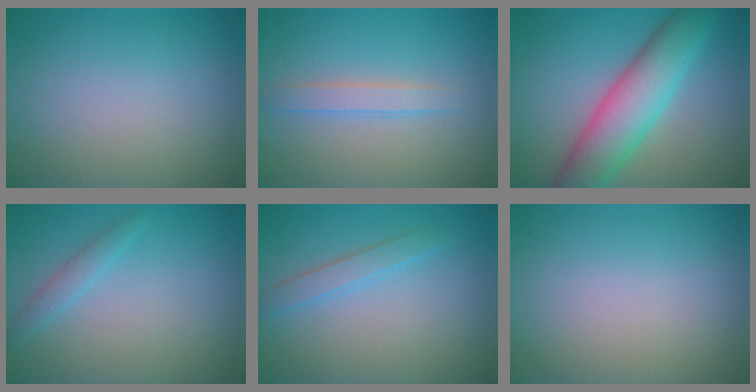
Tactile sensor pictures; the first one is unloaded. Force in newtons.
{"total": 1.8, "press": 1.8, "slide": 0.1}
{"total": 8.0, "press": 8.0, "slide": 0.1}
{"total": 1.5, "press": 1.5, "slide": 0.1}
{"total": 1.7, "press": 1.7, "slide": 0.1}
{"total": 0.0}